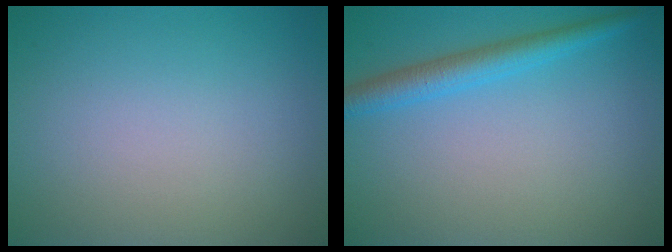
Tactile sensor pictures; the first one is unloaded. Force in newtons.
{"total": 3.0, "press": 3.0, "slide": 0.0}